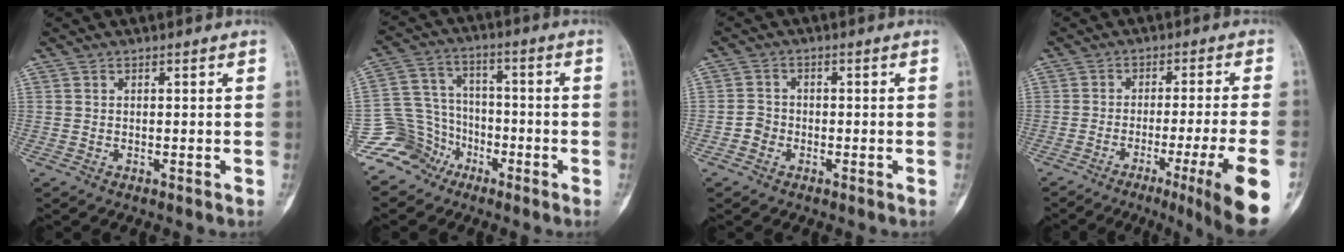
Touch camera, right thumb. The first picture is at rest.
{"total": 10.1, "force": [-6.7, 7.5, 1.1], "torque": [0.010, 0.060, -0.136]}
{"total": 2.6, "force": [-1.1, 2.2, 0.7], "torque": [-0.004, 0.012, -0.027]}
{"total": 14.1, "force": [-6.3, -0.2, 12.6], "torque": [-0.155, 0.001, -0.090]}